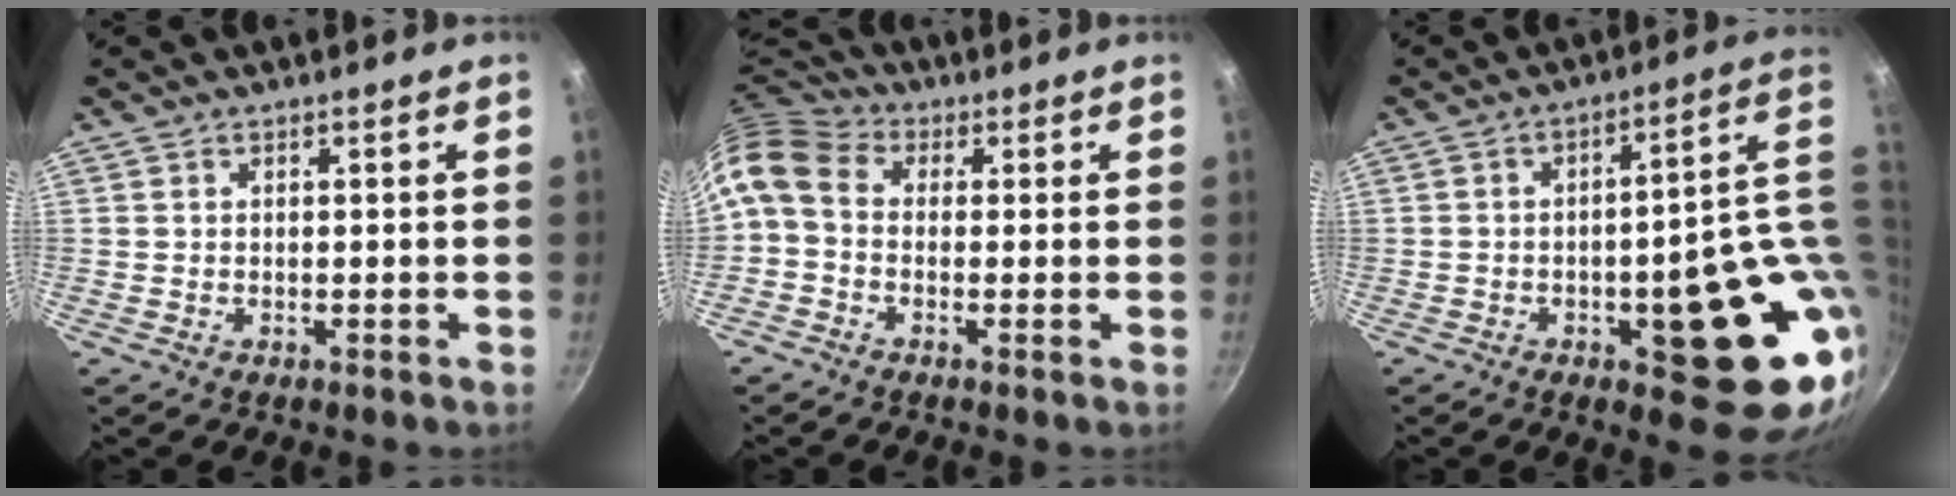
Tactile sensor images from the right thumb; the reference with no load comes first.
{"total": 9.6, "force": [0.3, 7.1, 6.5], "torque": [-0.134, 0.036, -0.012]}
{"total": 20.4, "force": [-1.2, 7.6, 18.8], "torque": [-0.184, 0.001, -0.005]}